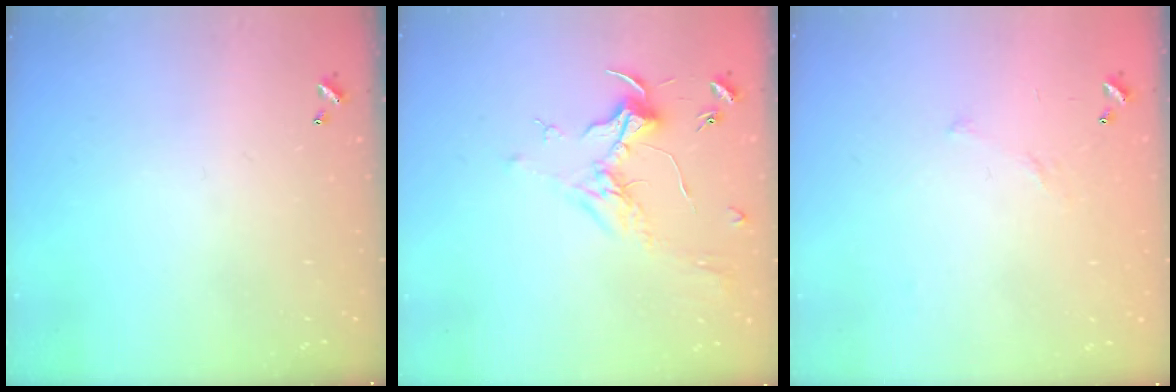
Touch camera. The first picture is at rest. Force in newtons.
{"total": 1.8, "press": 1.6, "slide": 0.6}
{"total": 5.7, "press": 5.7, "slide": 0.7}